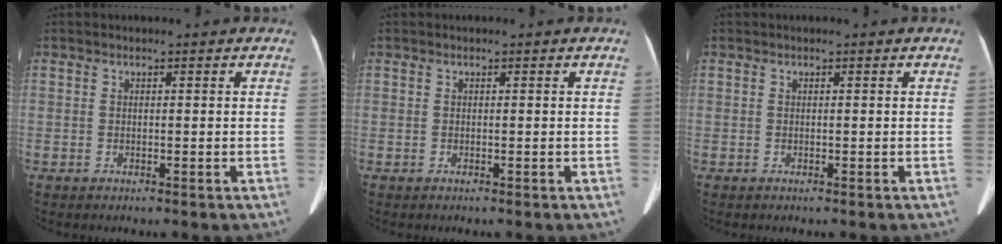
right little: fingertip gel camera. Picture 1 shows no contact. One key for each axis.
{"total": 0.0}
{"total": 0.0}